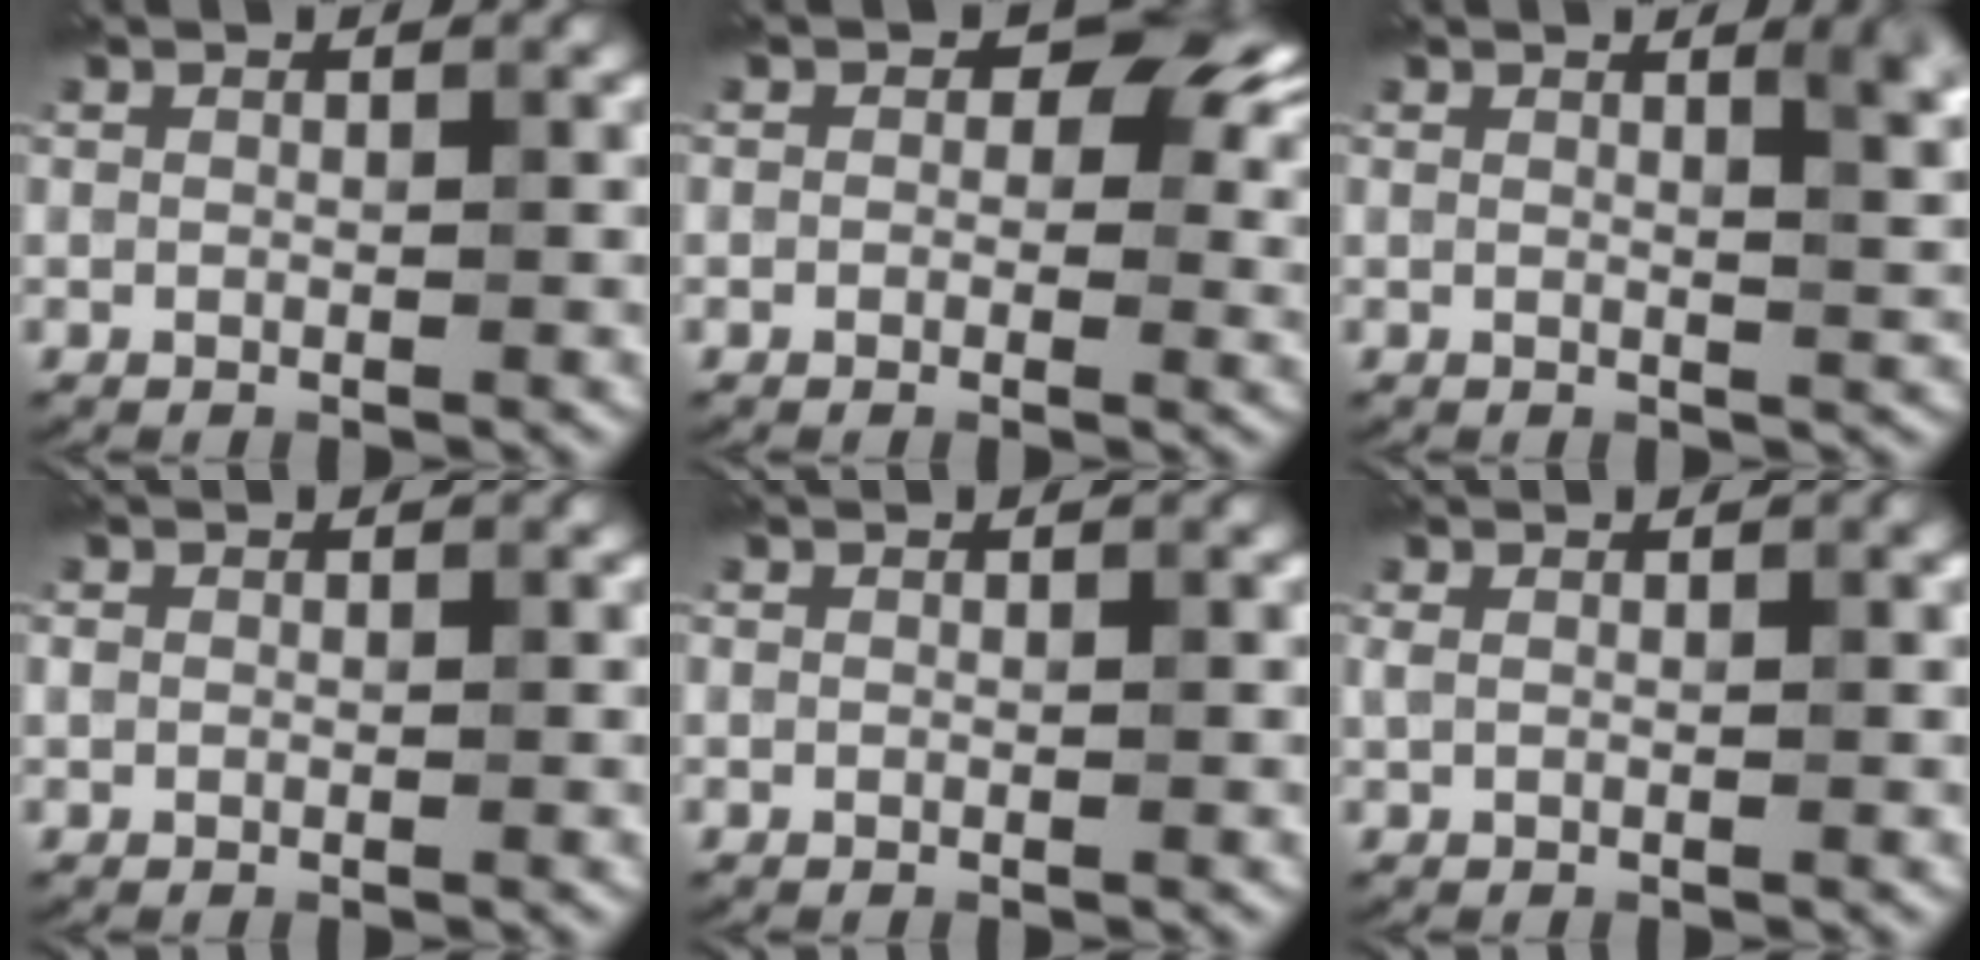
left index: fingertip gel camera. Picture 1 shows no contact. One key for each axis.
{"total": 6.3, "fx": 1.3, "fy": 4.4, "fz": 4.4, "tx": -0.025, "ty": 0.010, "tz": 0.005}
{"total": 3.6, "fx": 1.3, "fy": 1.1, "fz": 3.2, "tx": -0.028, "ty": 0.003, "tz": 0.013}
{"total": 0.5, "fx": 0.0, "fy": 0.5, "fz": 0.1, "tx": 0.001, "ty": -0.003, "tz": -0.003}
{"total": 0.0}
{"total": 1.3, "fx": 0.5, "fy": 0.5, "fz": 1.1, "tx": -0.023, "ty": 0.004, "tz": 0.004}